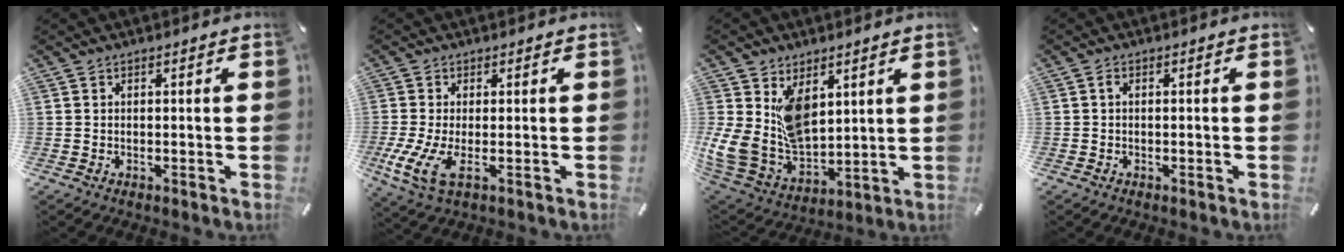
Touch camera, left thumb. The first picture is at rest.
{"total": 7.4, "force": [-1.2, 2.7, 6.8], "torque": [-0.159, -0.025, -0.021]}
{"total": 14.7, "force": [4.6, 10.8, 8.9], "torque": [-0.192, -0.035, 0.092]}
{"total": 0.9, "force": [-0.2, 0.4, 0.8], "torque": [-0.016, 0.002, -0.005]}